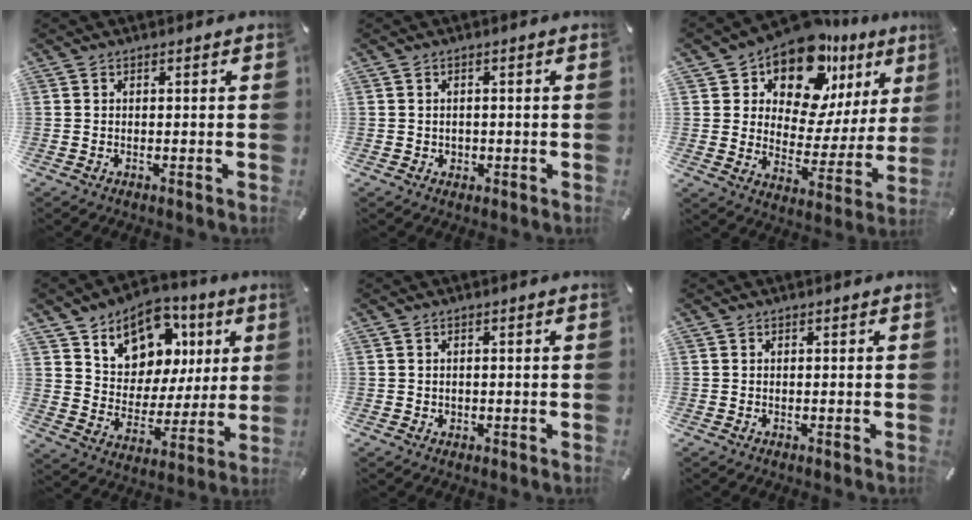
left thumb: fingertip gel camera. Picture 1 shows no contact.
{"total": 1.4, "force": [-0.1, 1.3, 0.4], "torque": [-0.008, 0.006, -0.004]}
{"total": 15.7, "force": [11.5, 8.6, 6.4], "torque": [-0.114, -0.091, 0.204]}
{"total": 11.7, "force": [6.4, 9.2, 3.3], "torque": [-0.056, -0.051, 0.120]}
{"total": 0.9, "force": [0.1, 0.8, 0.2], "torque": [-0.005, 0.006, 0.000]}
{"total": 0.0}